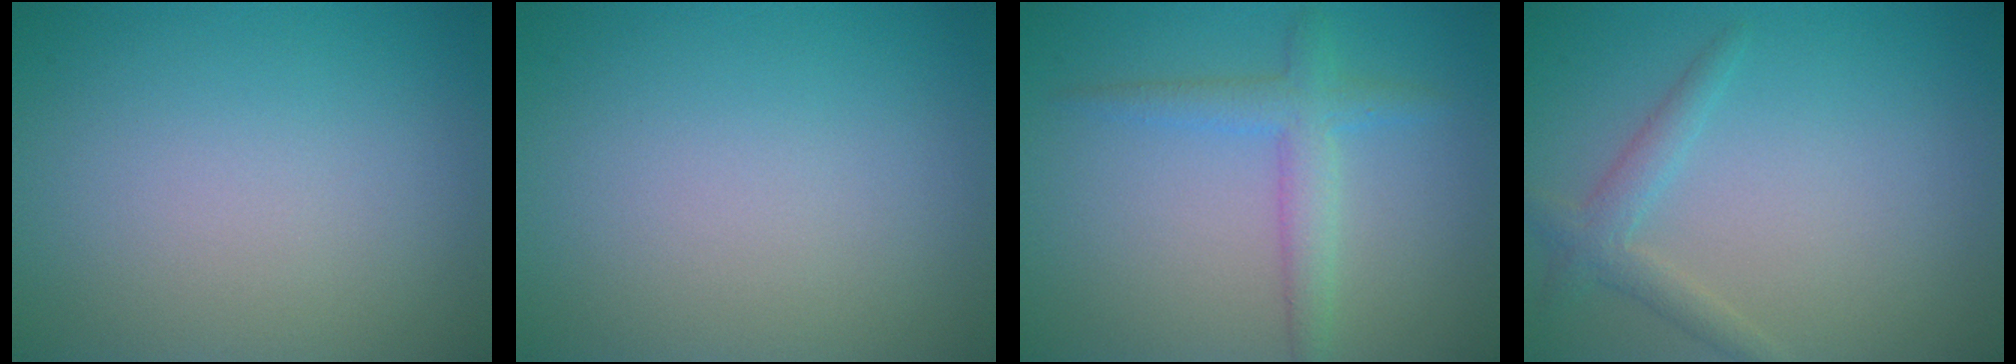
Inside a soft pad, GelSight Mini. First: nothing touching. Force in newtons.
{"total": 0.0}
{"total": 2.9, "press": 2.9, "slide": 0.1}
{"total": 2.0, "press": 2.0, "slide": 0.1}